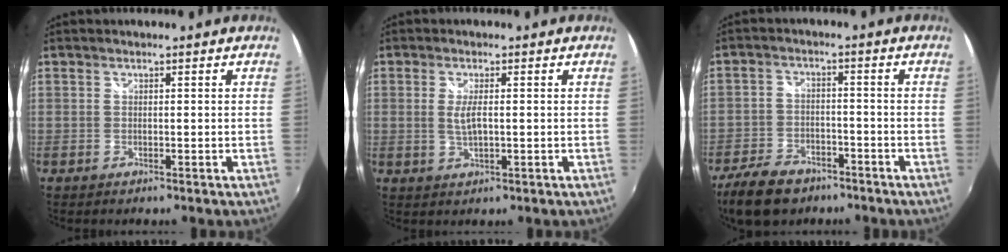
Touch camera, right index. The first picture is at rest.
{"total": 3.3, "force": [0.0, 0.8, 3.2], "torque": [-0.062, -0.005, 0.001]}
{"total": 11.2, "force": [-8.0, 5.9, 5.1], "torque": [-0.141, -0.007, -0.138]}